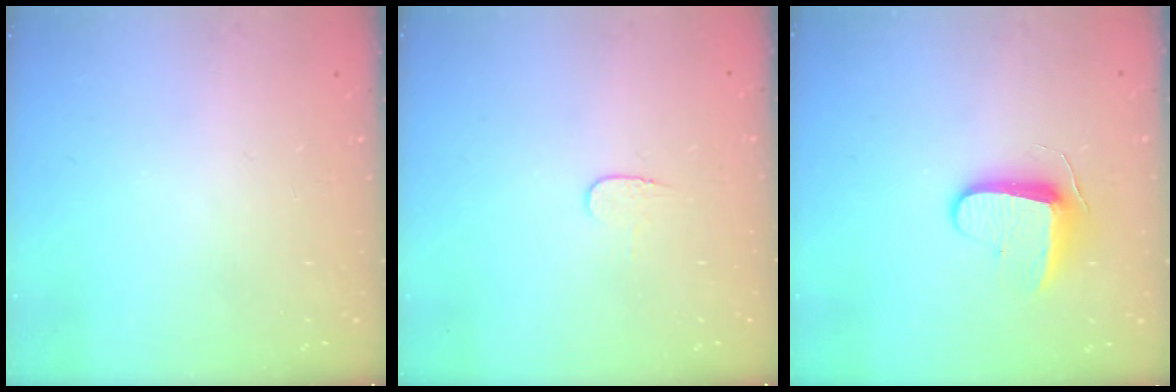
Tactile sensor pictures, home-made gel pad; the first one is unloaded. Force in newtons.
{"total": 4.0, "press": 4.0, "slide": 0.4}
{"total": 8.7, "press": 8.7, "slide": 0.7}